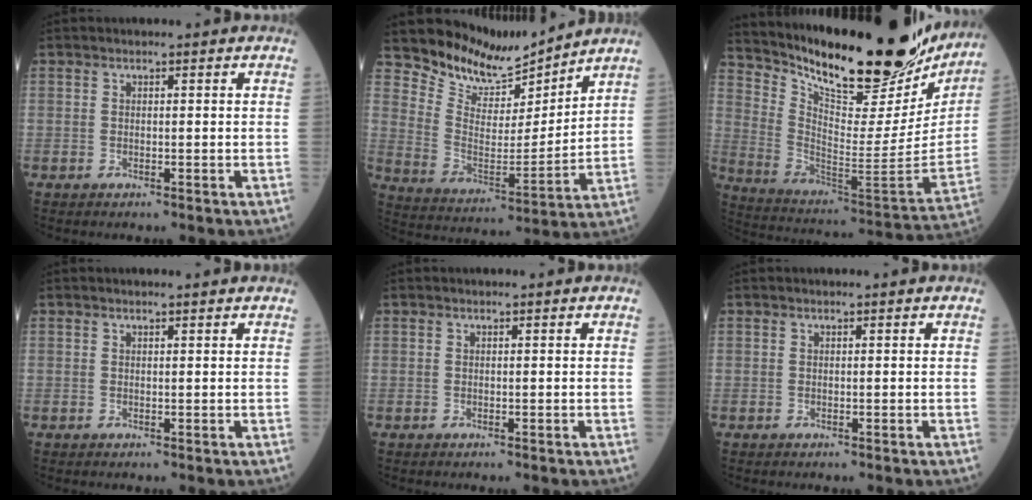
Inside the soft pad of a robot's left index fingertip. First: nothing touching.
{"total": 10.4, "force": [10.2, 2.1, 0.9], "torque": [-0.026, -0.012, 0.196]}
{"total": 29.6, "force": [24.5, 6.6, 15.2], "torque": [-0.250, -0.060, 0.354]}
{"total": 1.5, "force": [1.4, 0.0, 0.6], "torque": [-0.006, 0.006, 0.018]}
{"total": 0.0}
{"total": 0.0}